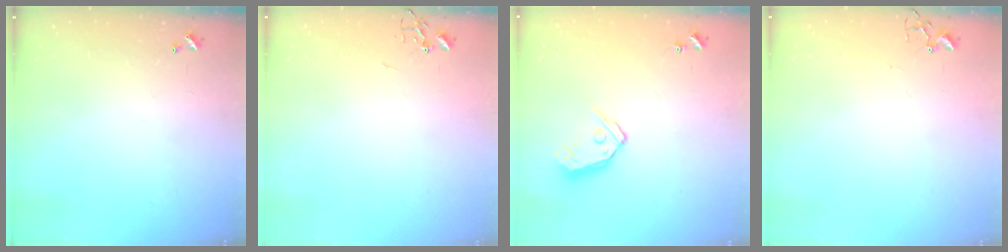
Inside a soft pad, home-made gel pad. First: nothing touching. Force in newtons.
{"total": 0.0}
{"total": 9.9, "press": 9.9, "slide": 0.8}
{"total": 1.9, "press": 1.9, "slide": 0.2}